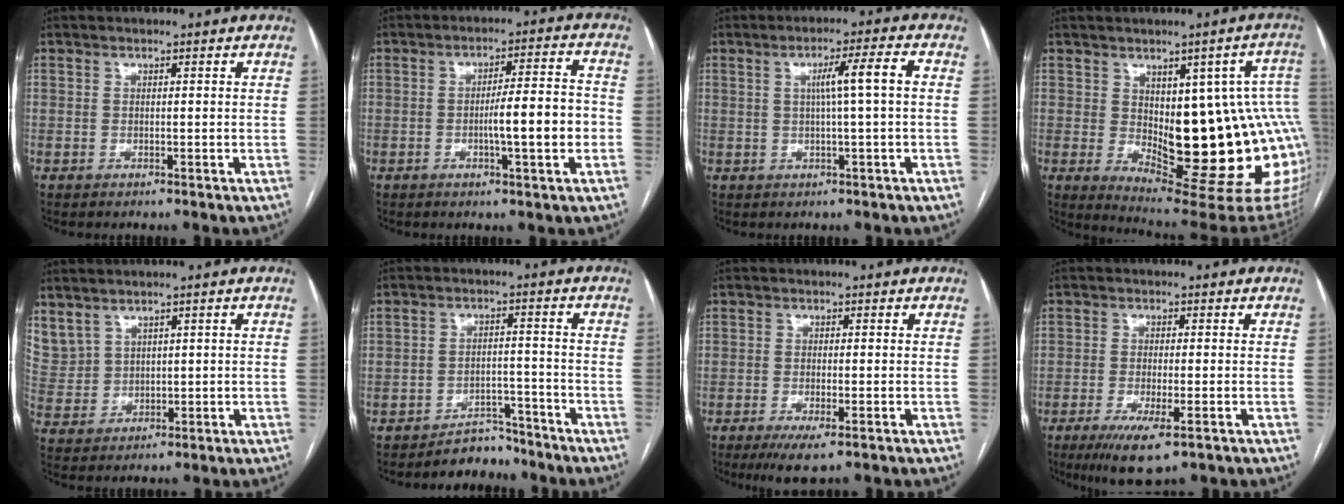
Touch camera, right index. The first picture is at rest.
{"total": 8.4, "force": [-1.8, 0.6, 8.2], "torque": [-0.126, 0.011, -0.028]}
{"total": 5.7, "force": [0.7, -0.6, 5.7], "torque": [-0.093, 0.010, 0.014]}
{"total": 23.6, "force": [-0.8, 7.0, 22.5], "torque": [-0.212, 0.003, 0.013]}
{"total": 9.5, "force": [5.6, 6.9, 3.4], "torque": [-0.112, 0.022, 0.139]}
{"total": 4.9, "force": [-4.4, 2.0, 0.0], "torque": [0.010, 0.012, -0.069]}
{"total": 4.4, "force": [-2.5, 0.7, 3.5], "torque": [-0.058, -0.010, -0.038]}
{"total": 6.6, "force": [-3.6, 1.1, 5.5], "torque": [-0.095, -0.018, -0.055]}